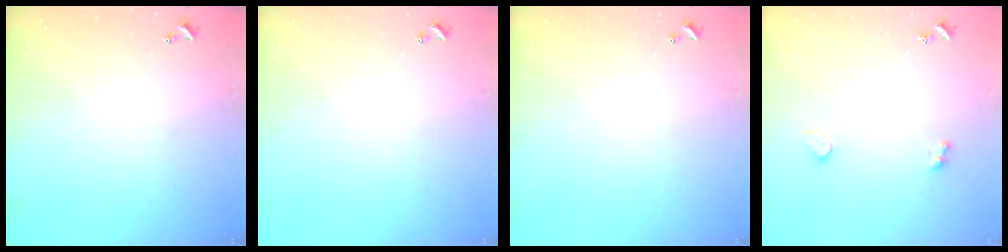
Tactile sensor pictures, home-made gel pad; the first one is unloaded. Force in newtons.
{"total": 0.0}
{"total": 0.0}
{"total": 2.6, "press": 2.2, "slide": 1.2}